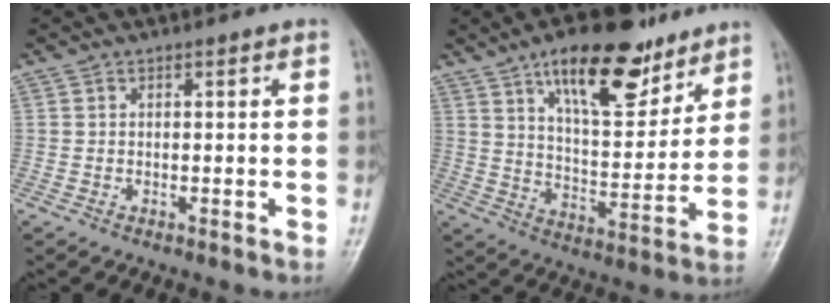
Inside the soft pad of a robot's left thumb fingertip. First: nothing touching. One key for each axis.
{"total": 18.2, "fx": 11.6, "fy": 7.3, "fz": 12.0, "tx": -0.144, "ty": -0.057, "tz": 0.191}